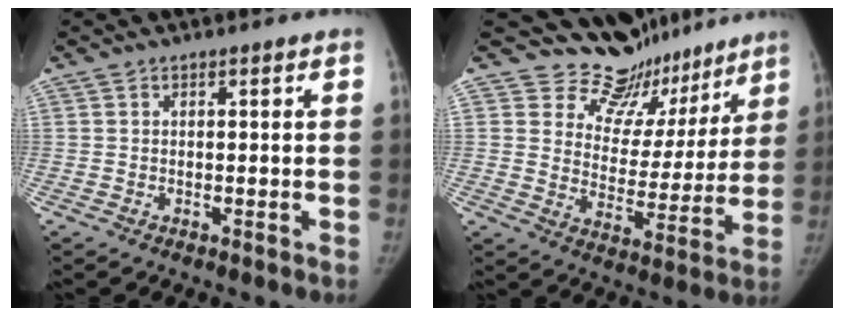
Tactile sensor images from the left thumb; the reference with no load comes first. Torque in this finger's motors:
{"motor_torque": [-0.11, 0.04, -0.16, 0.11, -0.07]}